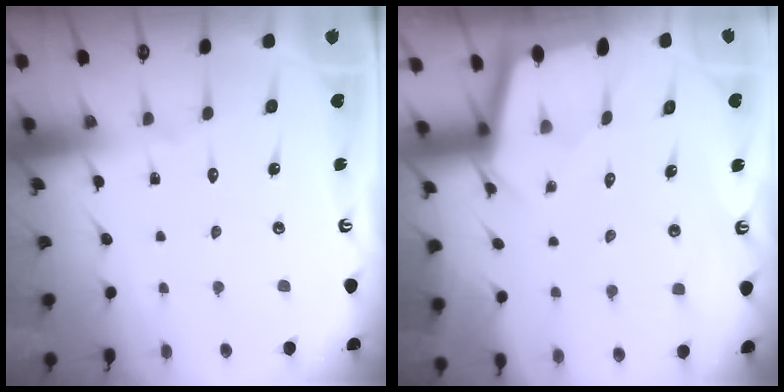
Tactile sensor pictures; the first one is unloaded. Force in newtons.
{"total": 2.0, "press": 2.0, "slide": 0.1}